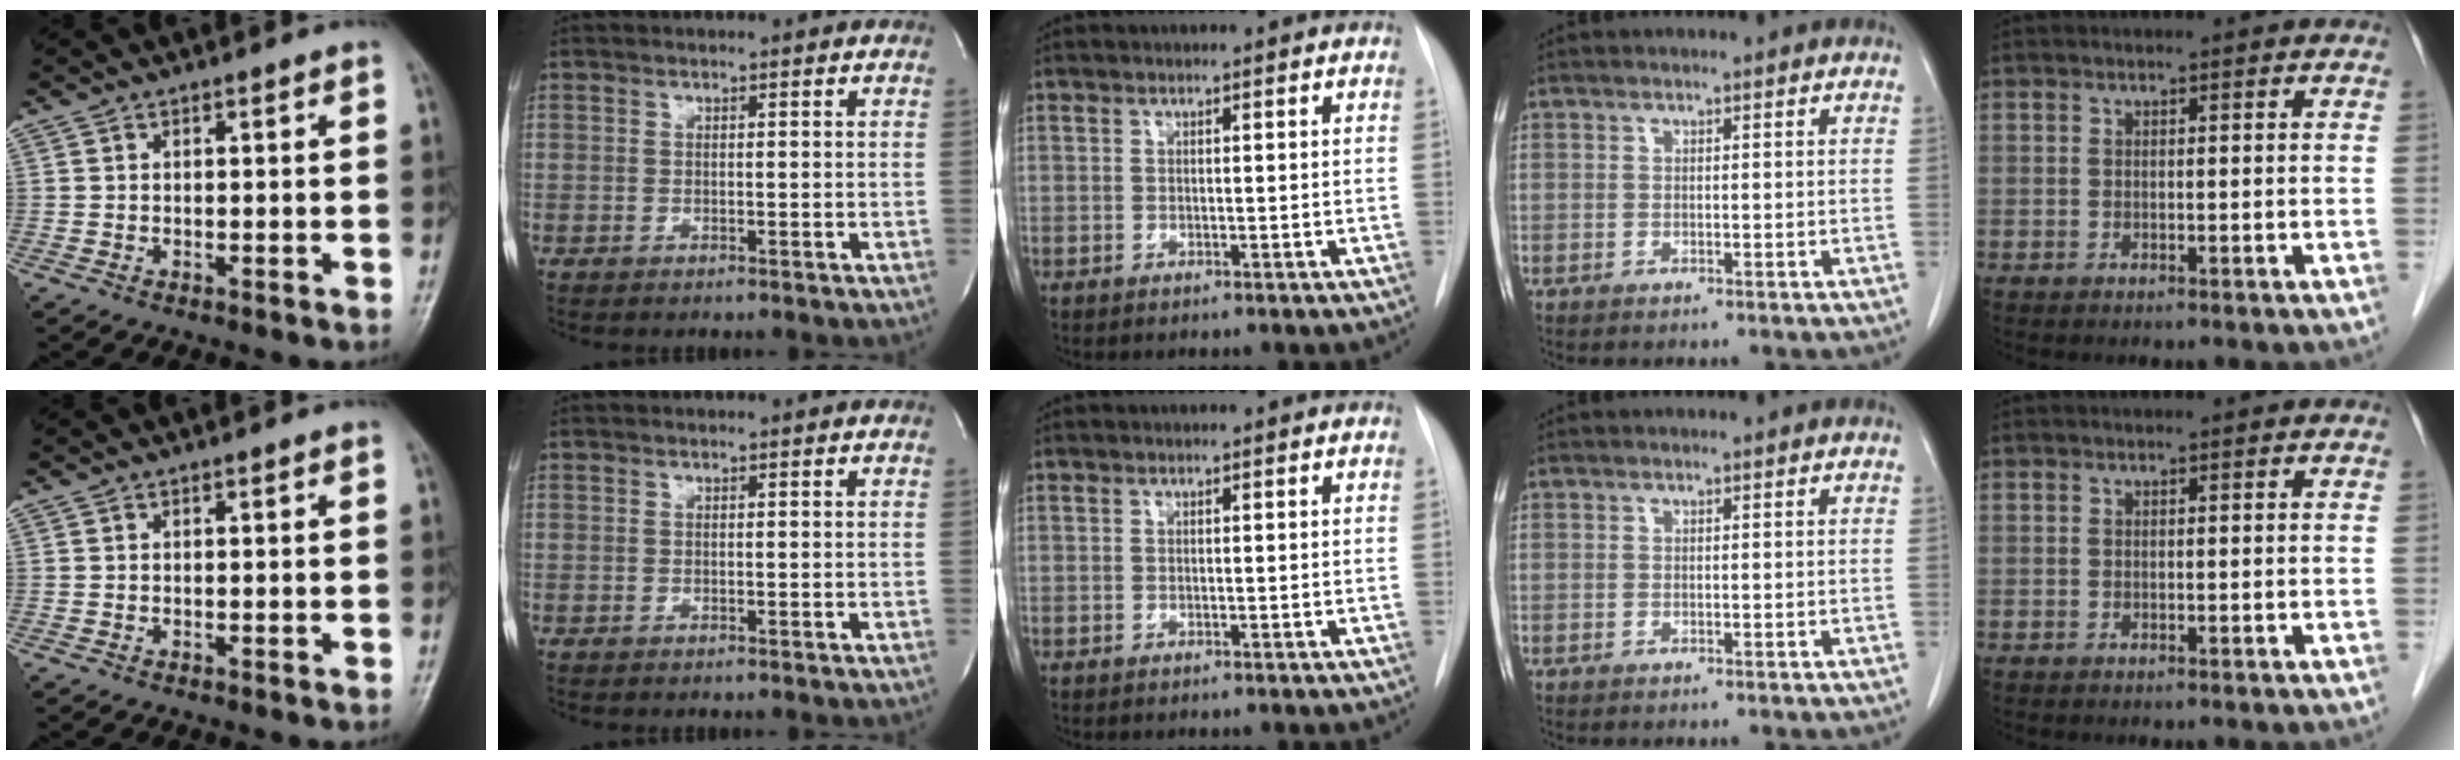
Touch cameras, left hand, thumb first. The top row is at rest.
{}